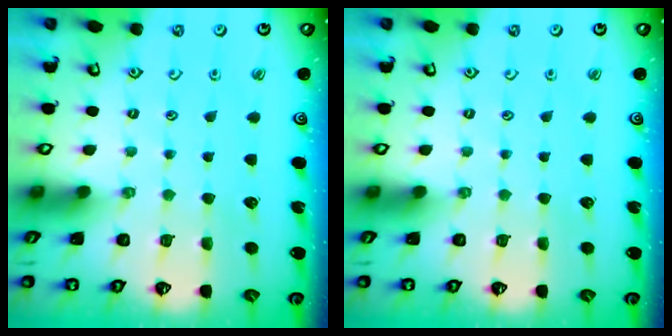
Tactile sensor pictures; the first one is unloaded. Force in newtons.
{"total": 0.0}